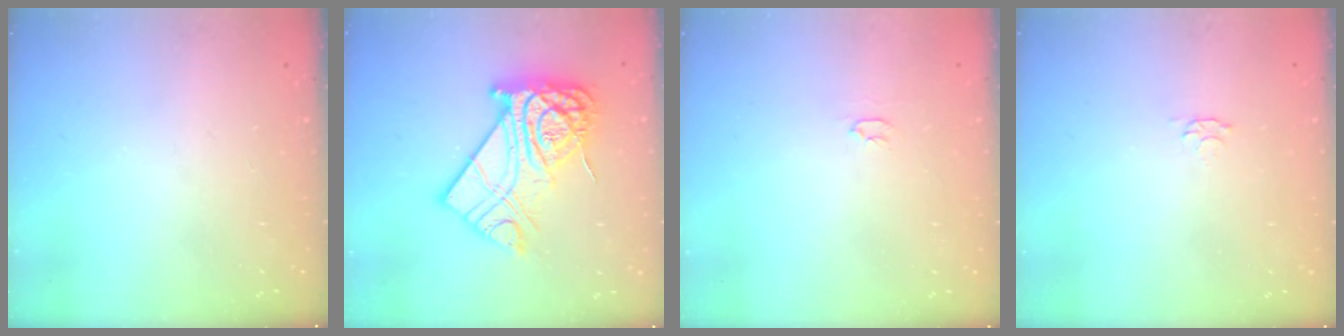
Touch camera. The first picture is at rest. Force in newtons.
{"total": 20.2, "press": 20.1, "slide": 1.9}
{"total": 2.0, "press": 2.0, "slide": 0.3}
{"total": 2.8, "press": 2.7, "slide": 0.5}